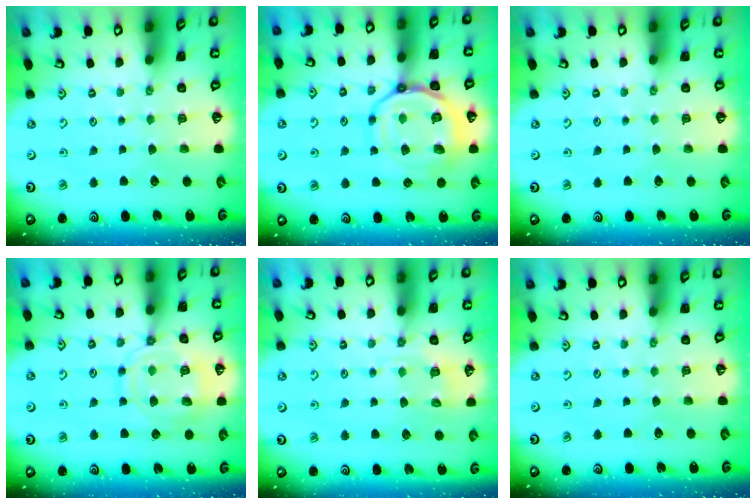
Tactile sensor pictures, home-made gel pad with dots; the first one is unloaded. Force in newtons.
{"total": 17.9, "press": 17.8, "slide": 1.8}
{"total": 0.0}
{"total": 13.5, "press": 13.5, "slide": 1.2}
{"total": 5.8, "press": 5.7, "slide": 1.2}
{"total": 0.0}